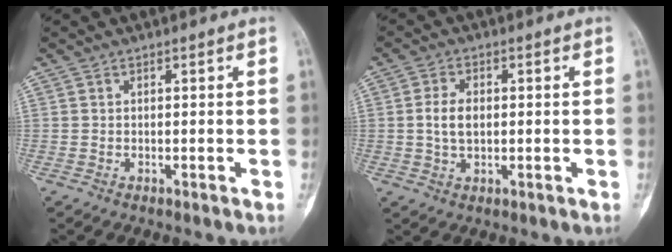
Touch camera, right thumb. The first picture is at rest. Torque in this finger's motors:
{"motor_torque": [0.03, 0.11, 0.33, -0.36, -0.02]}